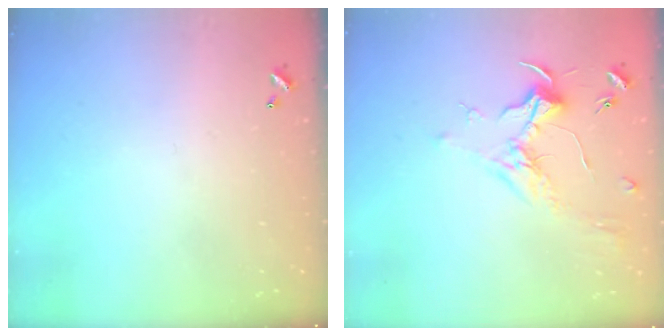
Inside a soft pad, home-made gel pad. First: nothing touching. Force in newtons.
{"total": 1.8, "press": 1.6, "slide": 0.7}